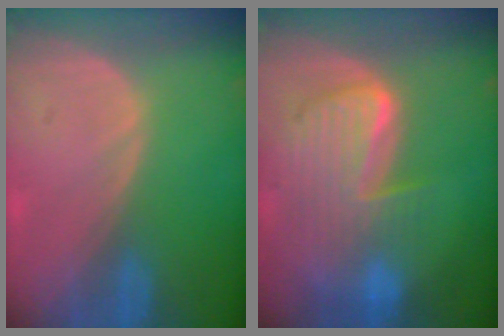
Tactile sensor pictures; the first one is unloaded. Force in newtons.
{"total": 9.9, "press": 8.6, "slide": 4.9}